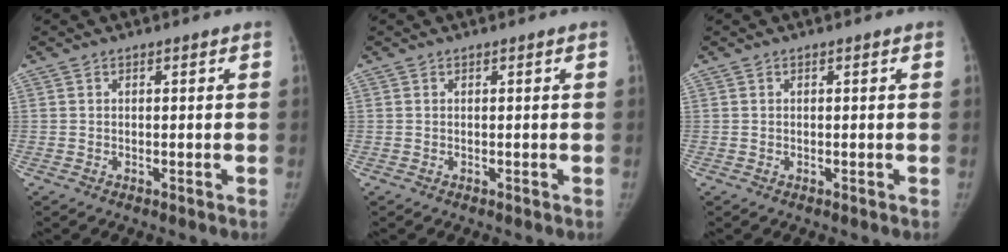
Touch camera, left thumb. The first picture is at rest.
{"total": 0.0}
{"total": 0.0}